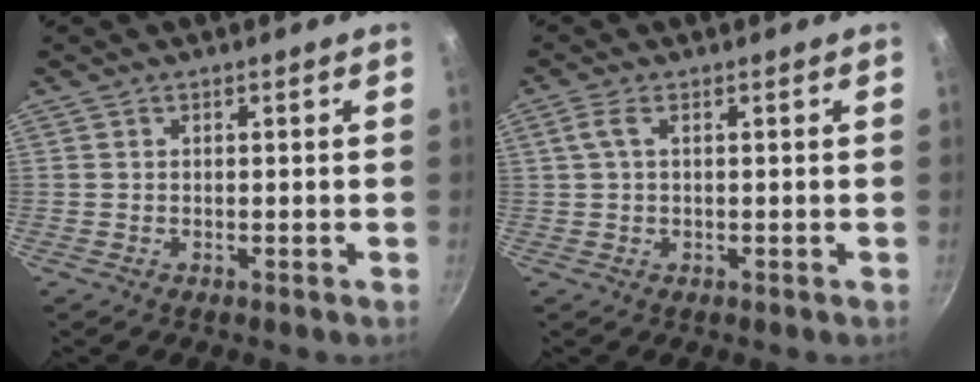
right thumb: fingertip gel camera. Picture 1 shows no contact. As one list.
[{"total": 2.5, "force": [0.5, 0.8, 2.3], "torque": [-0.050, 0.006, 0.012]}]